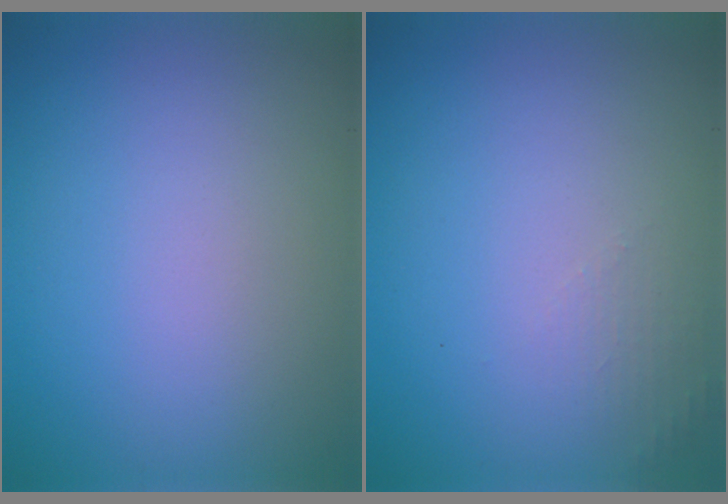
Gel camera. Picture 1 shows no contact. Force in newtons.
{"total": 1.1, "press": 1.1, "slide": 0.3}